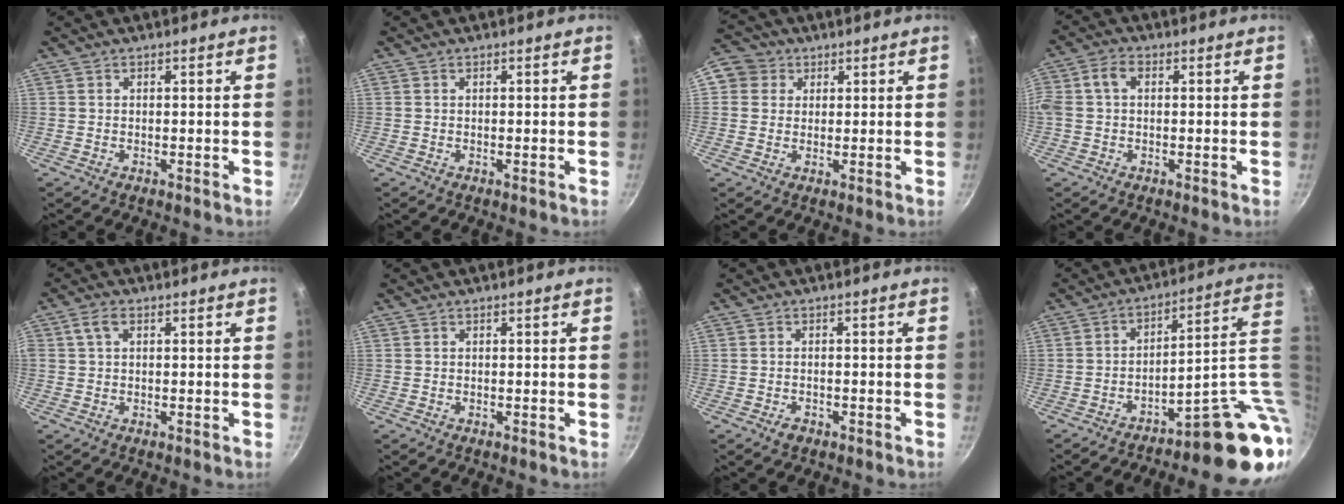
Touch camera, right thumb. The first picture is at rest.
{"total": 0.0}
{"total": 6.6, "force": [2.1, 6.0, 2.0], "torque": [-0.006, 0.007, 0.023]}
{"total": 5.9, "force": [0.7, 4.0, 4.3], "torque": [-0.093, 0.019, 0.003]}
{"total": 2.9, "force": [0.9, 1.7, 2.2], "torque": [-0.042, 0.008, 0.015]}
{"total": 0.0}
{"total": 1.7, "force": [-1.1, 1.0, 0.8], "torque": [-0.017, 0.009, -0.015]}
{"total": 18.6, "force": [-5.8, 6.2, 16.6], "torque": [-0.153, 0.039, -0.078]}